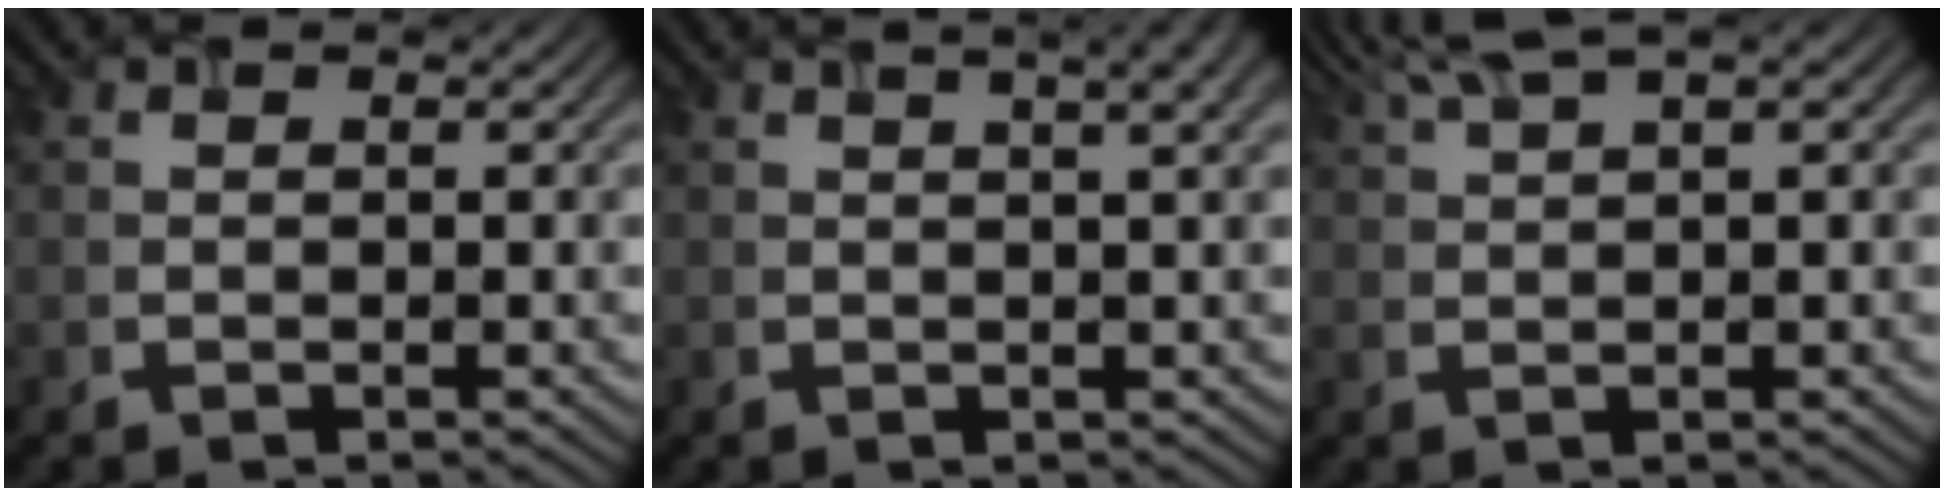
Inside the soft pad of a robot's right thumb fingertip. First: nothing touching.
{"total": 5.0, "force": [2.6, 1.1, 4.1], "torque": [-0.048, 0.020, 0.020]}
{"total": 4.9, "force": [3.0, 0.5, 3.9], "torque": [-0.066, 0.027, 0.057]}